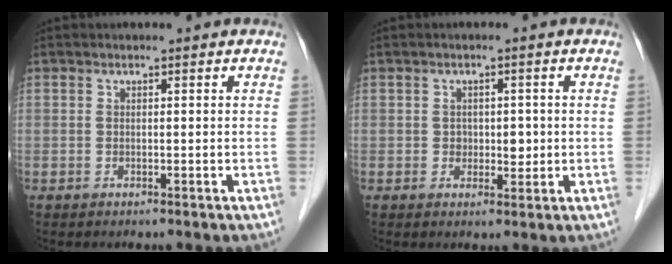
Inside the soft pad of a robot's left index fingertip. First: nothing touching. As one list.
[{"total": 2.6, "force": [0.0, 1.9, 1.7], "torque": [-0.021, 0.002, 0.003]}]